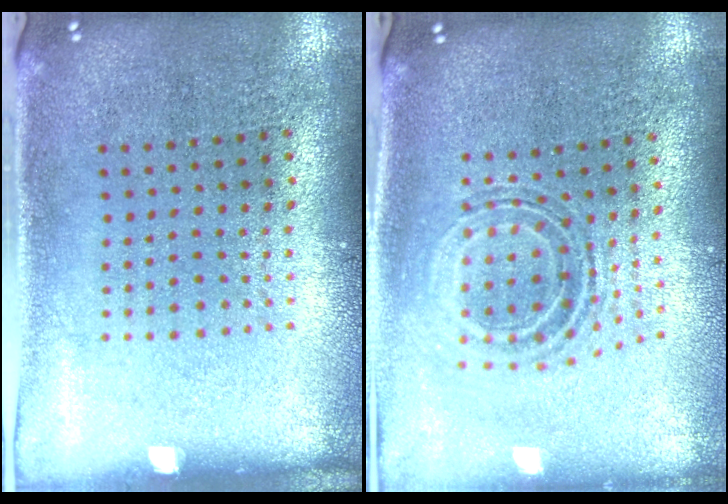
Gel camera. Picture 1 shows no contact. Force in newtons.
{"total": 0.7, "press": 0.7, "slide": 0.2}